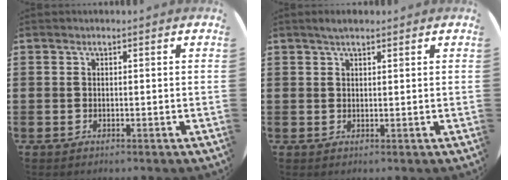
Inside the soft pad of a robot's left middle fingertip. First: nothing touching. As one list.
[{"total": 1.7, "force": [1.4, 0.4, 0.9], "torque": [-0.018, 0.005, 0.025]}]